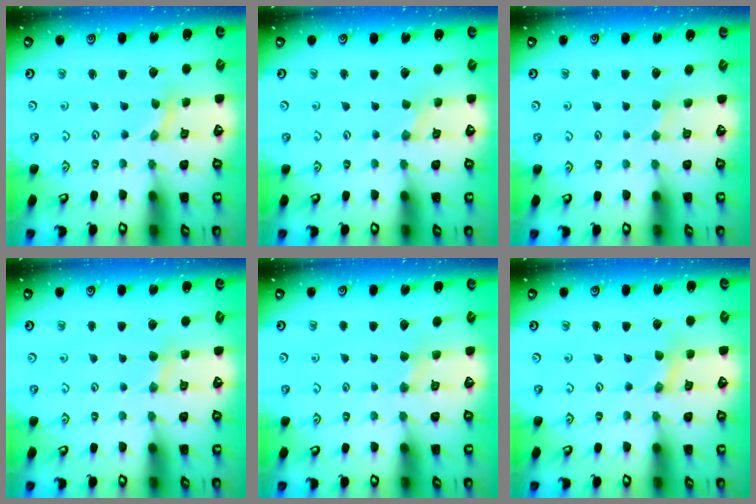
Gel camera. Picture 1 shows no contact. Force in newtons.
{"total": 0.0}
{"total": 2.0, "press": 2.0, "slide": 0.4}
{"total": 2.7, "press": 2.7, "slide": 0.4}
{"total": 2.5, "press": 2.5, "slide": 0.4}
{"total": 0.7, "press": 0.7, "slide": 0.1}